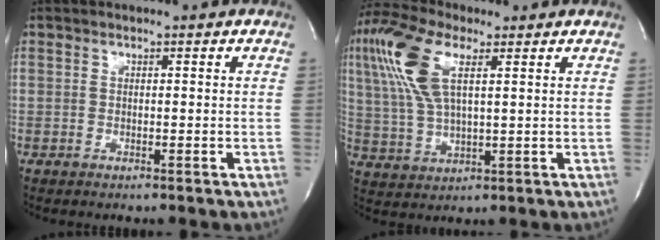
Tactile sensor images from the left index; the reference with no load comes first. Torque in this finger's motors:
{"motor_torque": [0.64, -0.13, 0.42, 0.12]}